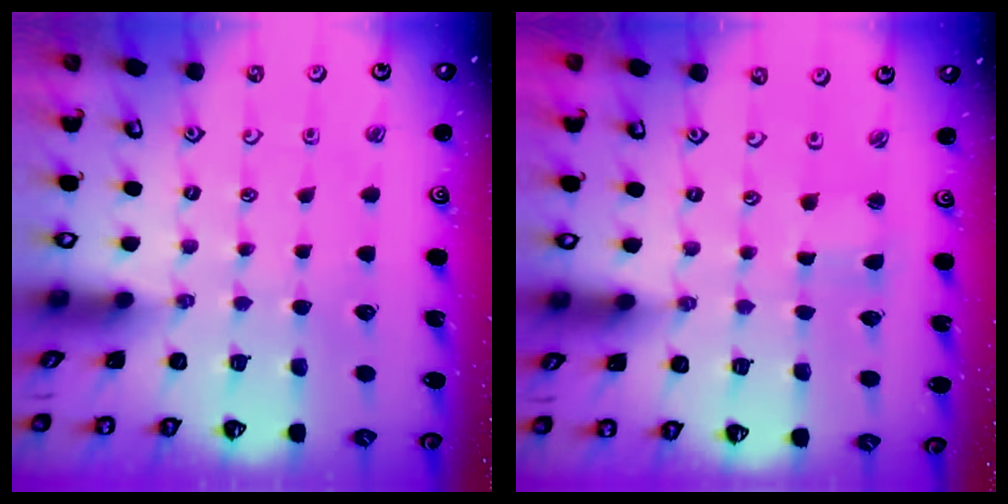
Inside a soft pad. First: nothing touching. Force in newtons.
{"total": 2.0, "press": 2.0, "slide": 0.3}